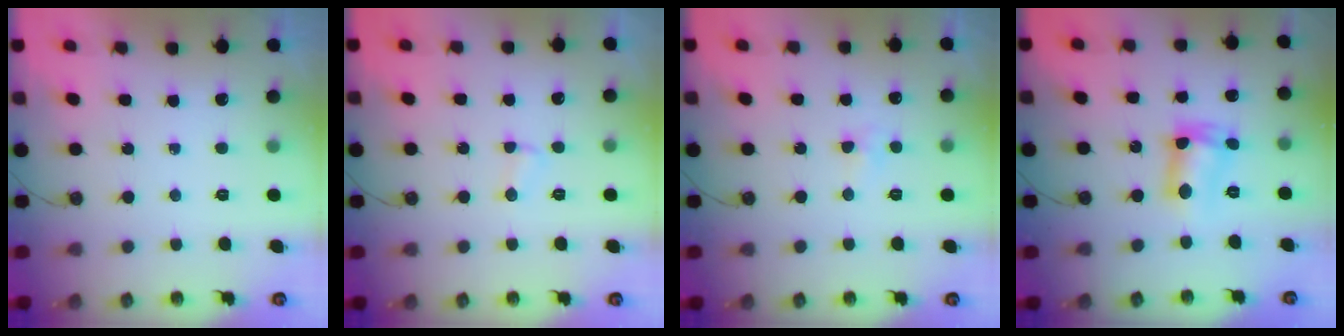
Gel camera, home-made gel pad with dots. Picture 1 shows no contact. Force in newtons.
{"total": 3.3, "press": 3.3, "slide": 0.3}
{"total": 3.9, "press": 3.9, "slide": 0.6}
{"total": 9.5, "press": 8.7, "slide": 3.8}